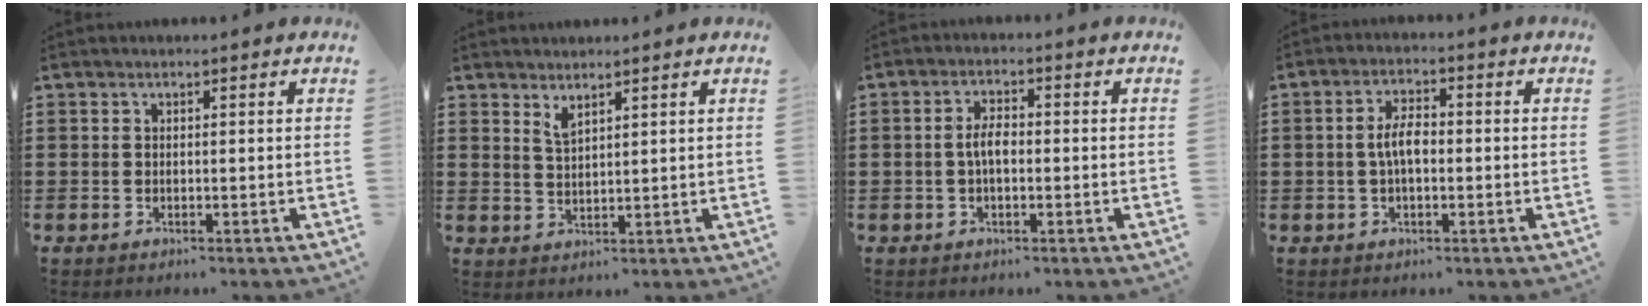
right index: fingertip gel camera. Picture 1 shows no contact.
{"total": 2.0, "force": [1.7, 0.5, 1.0], "torque": [-0.023, 0.003, 0.030]}
{"total": 3.5, "force": [-0.4, 1.6, 3.1], "torque": [-0.074, 0.000, -0.014]}
{"total": 4.5, "force": [-0.4, 2.0, 4.0], "torque": [-0.081, 0.005, -0.011]}